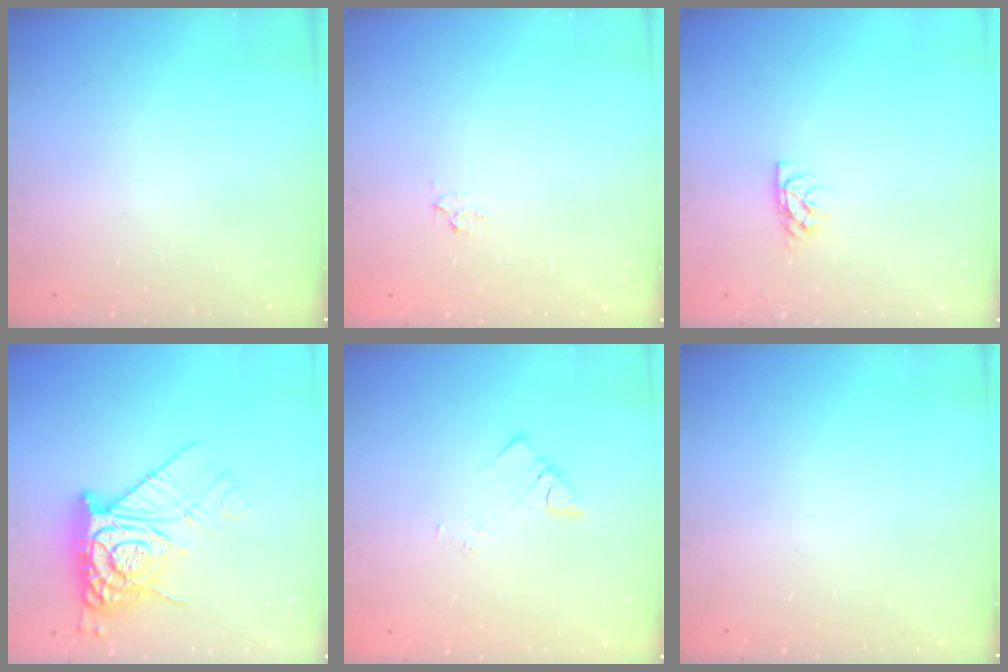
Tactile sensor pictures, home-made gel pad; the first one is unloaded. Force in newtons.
{"total": 2.3, "press": 2.3, "slide": 0.2}
{"total": 4.6, "press": 4.6, "slide": 0.5}
{"total": 12.6, "press": 12.5, "slide": 1.4}
{"total": 2.2, "press": 2.2, "slide": 0.2}
{"total": 0.0}